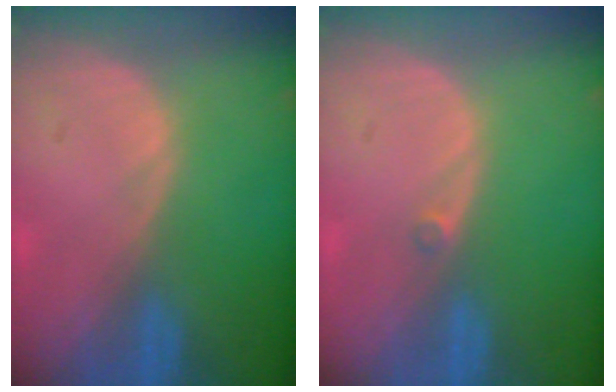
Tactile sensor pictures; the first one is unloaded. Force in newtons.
{"total": 0.8, "press": 0.6, "slide": 0.4}